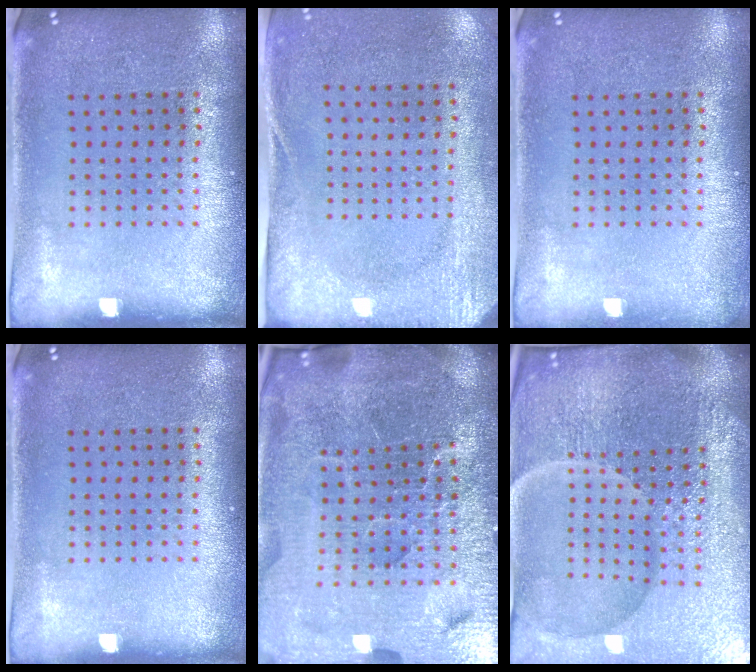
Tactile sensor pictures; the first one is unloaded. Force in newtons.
{"total": 2.7, "press": 2.1, "slide": 1.7}
{"total": 0.5, "press": 0.5, "slide": 0.1}
{"total": 0.0}
{"total": 7.0, "press": 6.1, "slide": 3.4}
{"total": 7.2, "press": 6.4, "slide": 3.4}